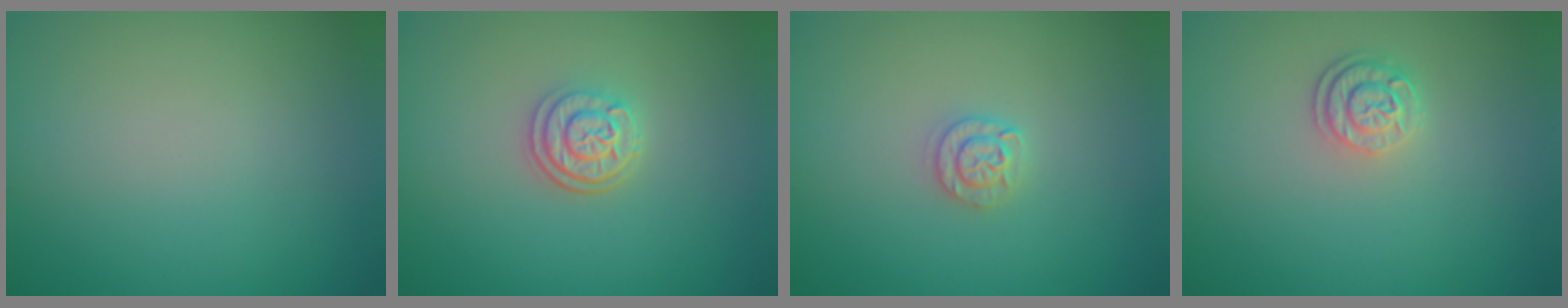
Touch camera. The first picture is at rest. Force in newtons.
{"total": 2.8, "press": 2.4, "slide": 1.4}
{"total": 1.7, "press": 1.7, "slide": 0.3}
{"total": 2.3, "press": 1.8, "slide": 1.4}